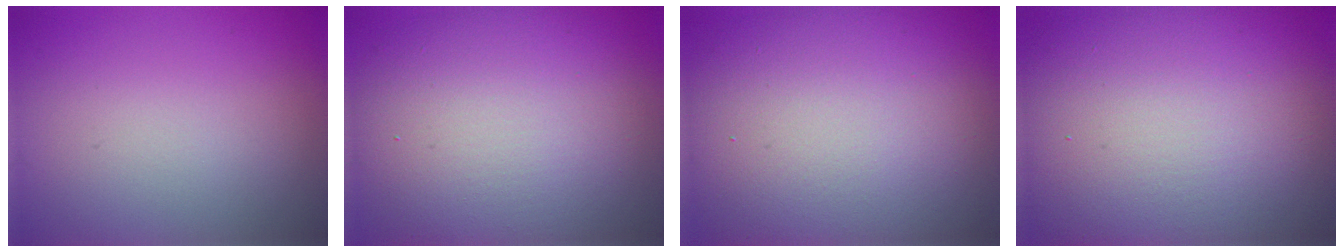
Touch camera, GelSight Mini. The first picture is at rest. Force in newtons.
{"total": 13.5, "press": 13.5, "slide": 1.1}
{"total": 15.7, "press": 15.7, "slide": 0.9}
{"total": 18.0, "press": 17.9, "slide": 1.3}